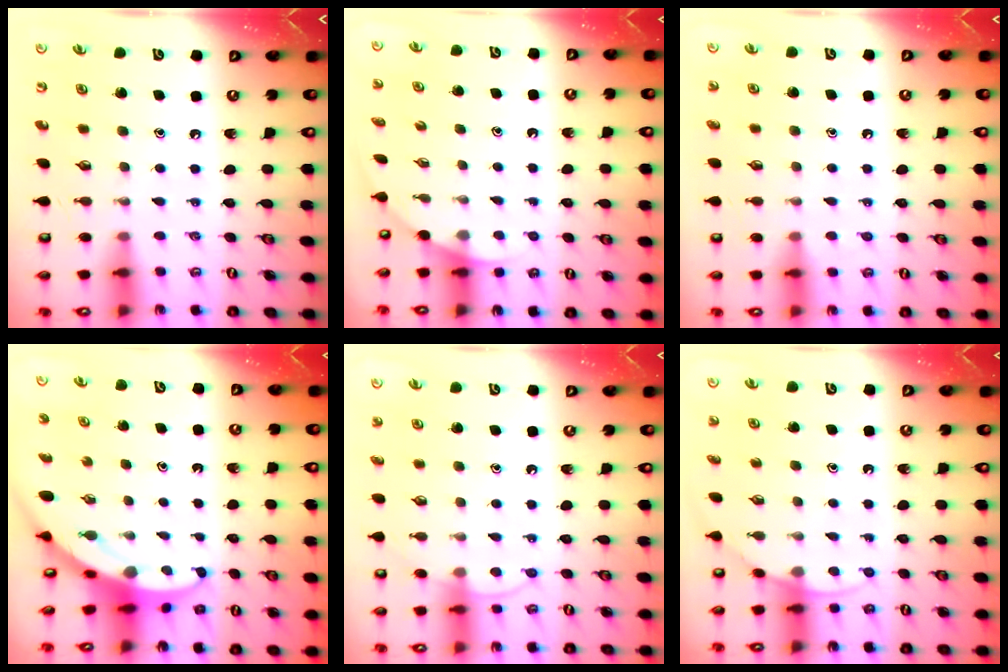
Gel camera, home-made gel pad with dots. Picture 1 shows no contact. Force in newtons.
{"total": 1.8, "press": 1.8, "slide": 0.1}
{"total": 2.6, "press": 2.6, "slide": 0.3}
{"total": 4.5, "press": 4.5, "slide": 0.6}
{"total": 5.7, "press": 5.7, "slide": 0.6}
{"total": 5.8, "press": 5.8, "slide": 0.4}